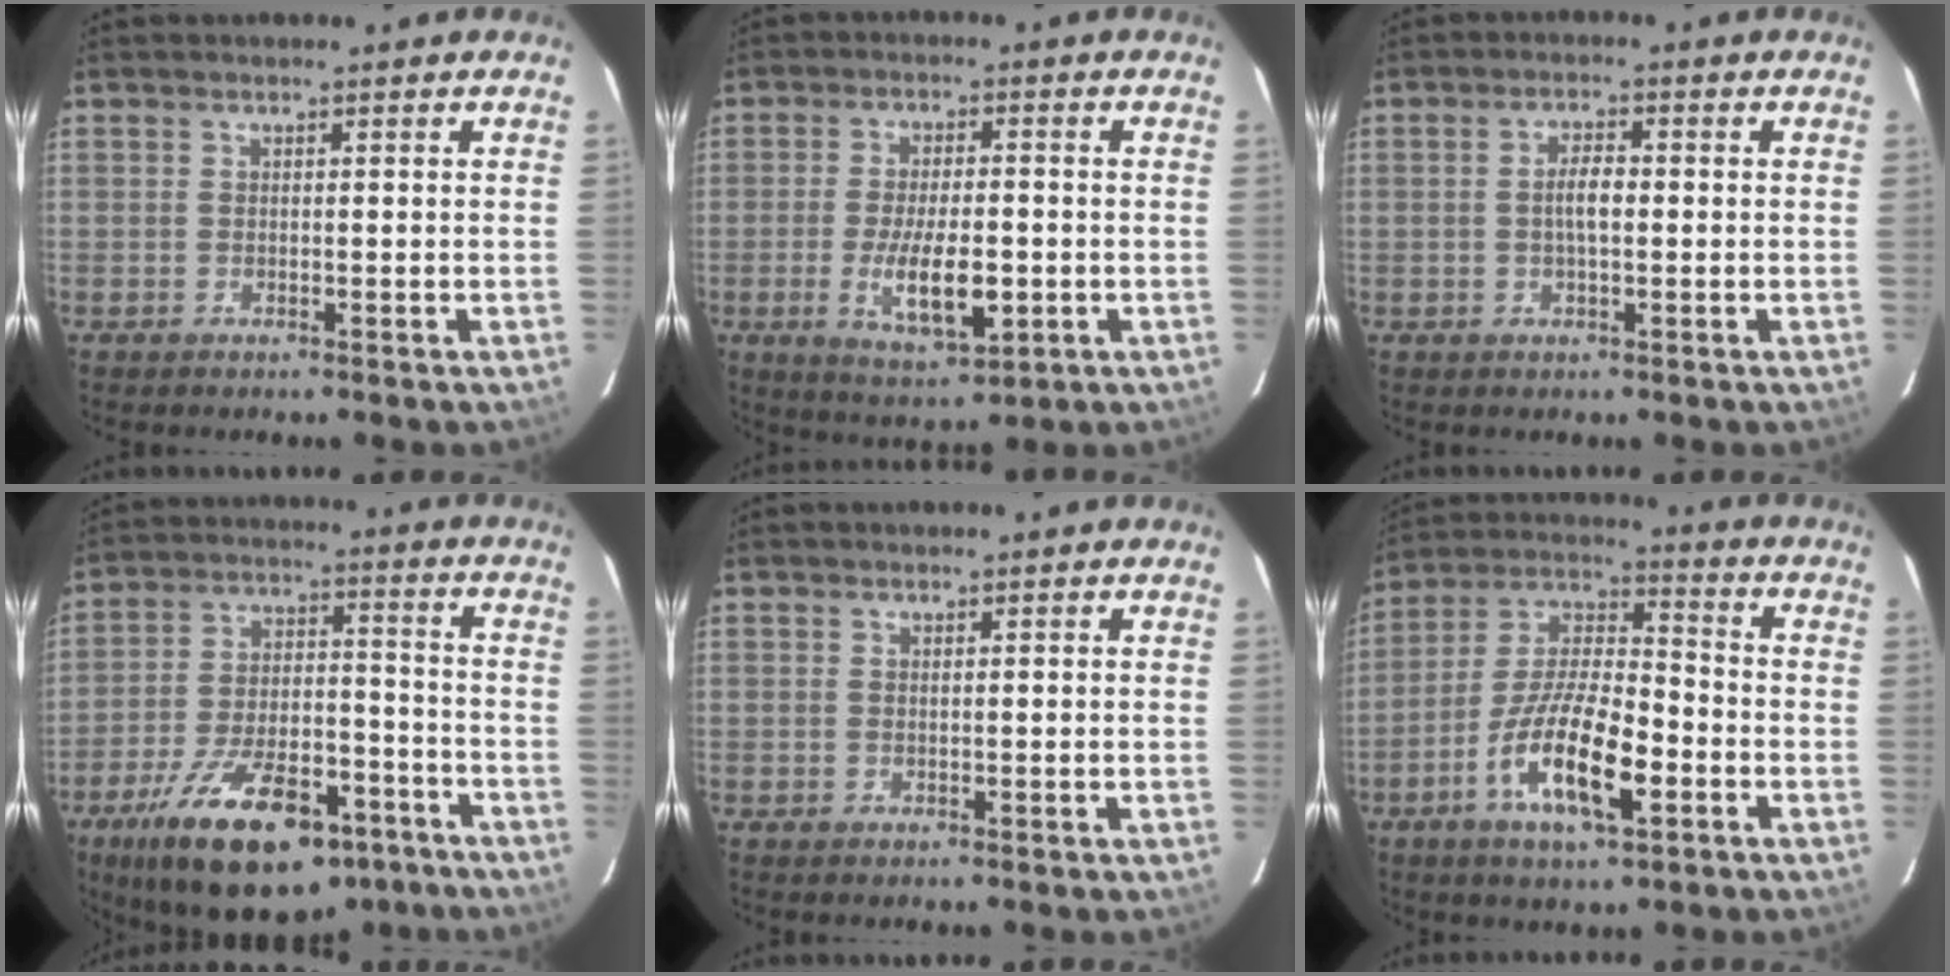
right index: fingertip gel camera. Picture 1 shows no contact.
{"total": 10.7, "force": [-2.7, 3.8, 9.6], "torque": [-0.185, -0.017, -0.040]}
{"total": 3.6, "force": [-0.2, 1.3, 3.4], "torque": [-0.061, 0.005, -0.002]}
{"total": 23.1, "force": [-15.1, 9.8, 14.6], "torque": [-0.259, -0.013, -0.222]}
{"total": 0.0}
{"total": 15.1, "force": [-6.2, 4.9, 12.9], "torque": [-0.255, -0.005, -0.115]}